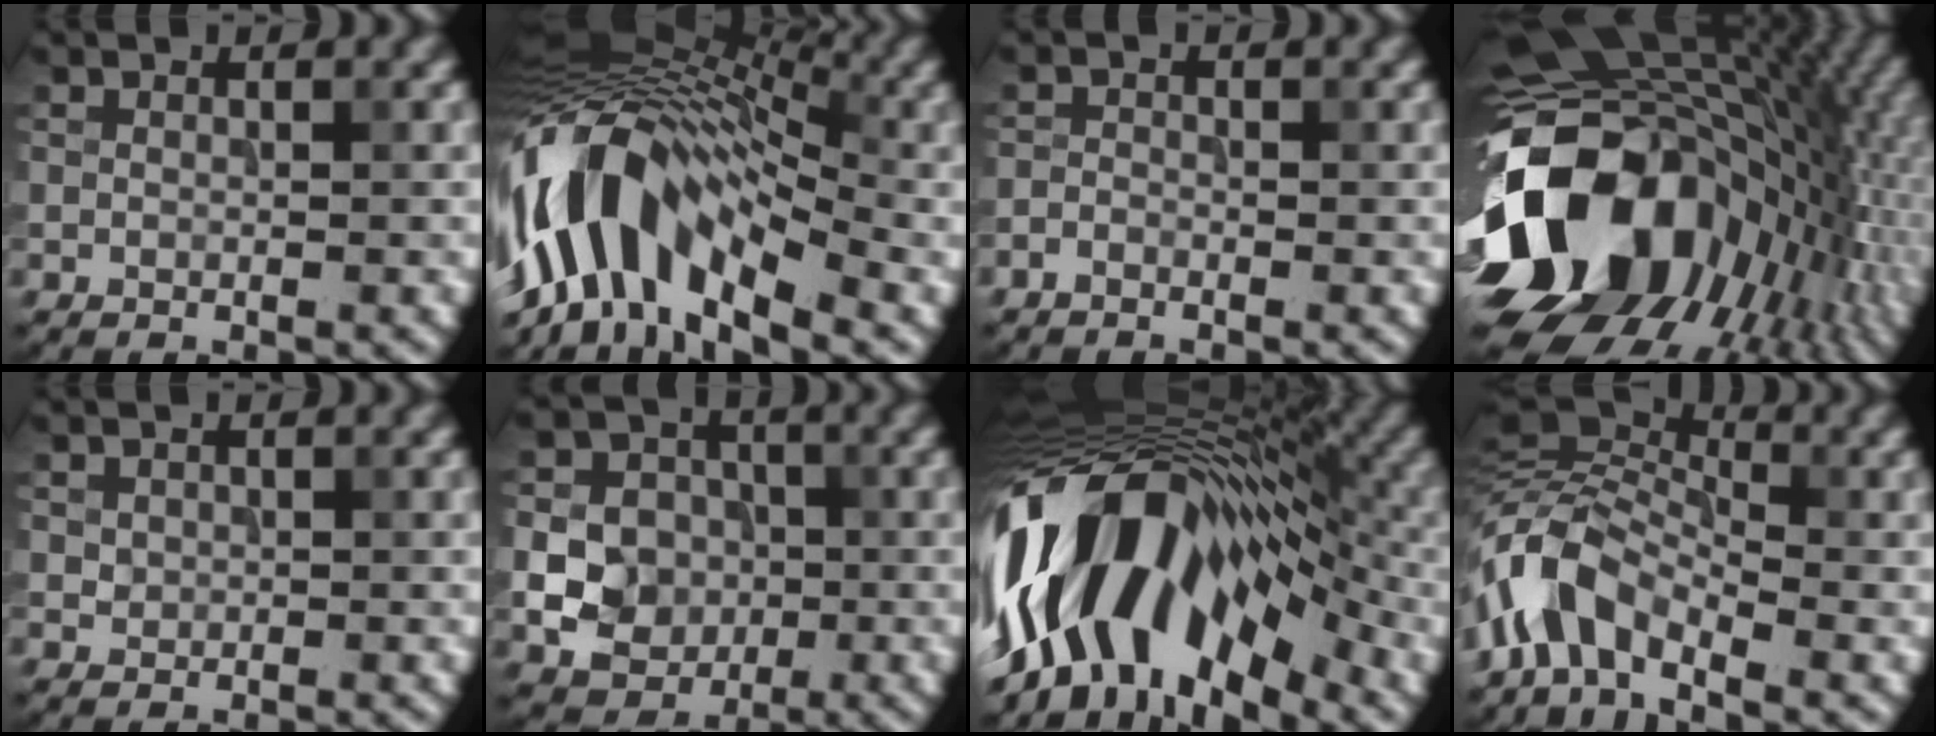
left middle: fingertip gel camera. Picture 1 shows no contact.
{"total": 12.5, "force": [-4.1, 6.4, 9.9], "torque": [-0.175, 0.027, -0.089]}
{"total": 0.9, "force": [-0.8, 0.3, 0.2], "torque": [-0.003, 0.002, -0.020]}
{"total": 17.4, "force": [-3.6, 12.4, 11.7], "torque": [-0.216, -0.002, -0.069]}
{"total": 0.7, "force": [0.2, 0.7, 0.3], "torque": [-0.004, -0.004, 0.006]}
{"total": 8.7, "force": [-1.5, 8.1, 2.9], "torque": [-0.062, 0.009, -0.049]}
{"total": 16.7, "force": [-4.4, 8.8, 13.5], "torque": [-0.215, 0.022, -0.092]}
{"total": 7.0, "force": [-3.1, 3.7, 5.1], "torque": [-0.109, 0.012, -0.084]}